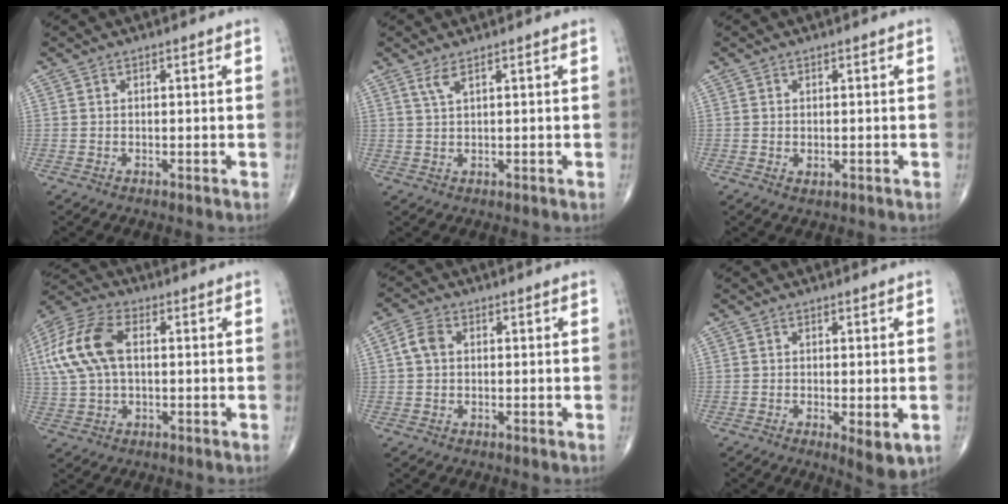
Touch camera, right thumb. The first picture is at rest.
{"total": 2.1, "force": [1.3, 0.3, 1.6], "torque": [-0.041, -0.003, 0.033]}
{"total": 1.1, "force": [-0.2, 0.7, 0.8], "torque": [-0.012, -0.003, -0.001]}
{"total": 14.1, "force": [2.1, 7.9, 11.4], "torque": [-0.256, 0.024, 0.038]}
{"total": 3.8, "force": [0.6, 2.8, 2.5], "torque": [-0.052, 0.011, 0.007]}
{"total": 5.0, "force": [-1.1, 1.6, 4.6], "torque": [-0.067, -0.016, -0.014]}